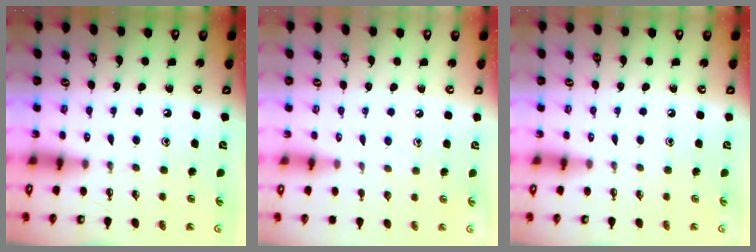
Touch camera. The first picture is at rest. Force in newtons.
{"total": 3.2, "press": 3.1, "slide": 0.4}
{"total": 0.0}